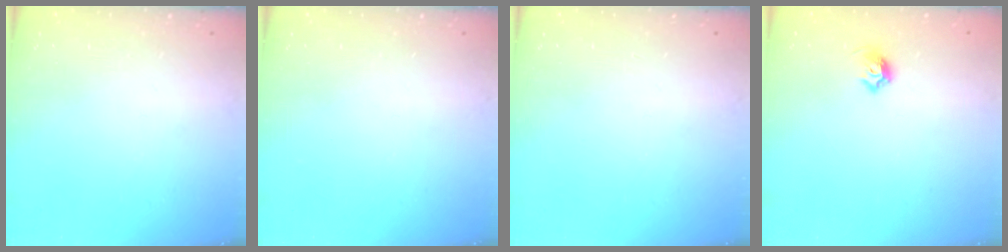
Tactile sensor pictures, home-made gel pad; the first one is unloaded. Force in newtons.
{"total": 0.0}
{"total": 0.0}
{"total": 5.6, "press": 5.5, "slide": 1.3}